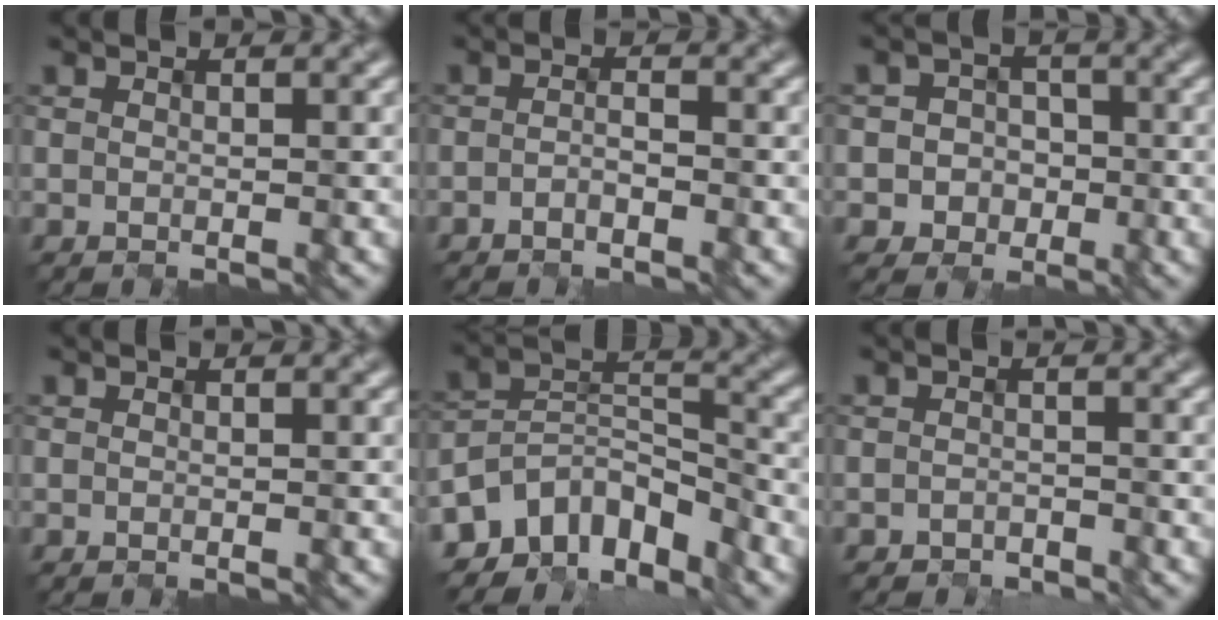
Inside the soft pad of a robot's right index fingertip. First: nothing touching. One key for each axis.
{"total": 1.3, "fx": -1.0, "fy": 0.2, "fz": 0.9, "tx": -0.016, "ty": 0.001, "tz": -0.024}
{"total": 3.0, "fx": -1.0, "fy": 2.7, "fz": 0.8, "tx": 0.004, "ty": -0.002, "tz": -0.023}
{"total": 0.0}
{"total": 7.2, "fx": -5.8, "fy": 3.5, "fz": 2.4, "tx": -0.019, "ty": -0.005, "tz": -0.112}
{"total": 1.1, "fx": -1.1, "fy": 0.4, "fz": 0.0, "tx": -0.001, "ty": -0.001, "tz": -0.021}